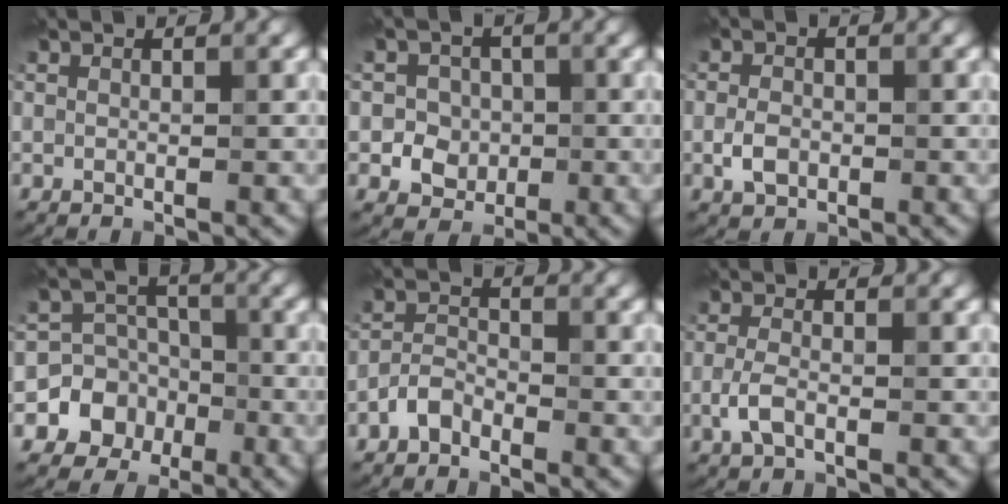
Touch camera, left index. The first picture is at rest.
{"total": 3.4, "force": [-0.6, 3.1, 1.3], "torque": [0.003, 0.000, -0.025]}
{"total": 2.2, "force": [-0.6, 1.6, 1.4], "torque": [-0.029, -0.001, -0.016]}
{"total": 6.5, "force": [-2.7, 5.8, 1.2], "torque": [0.007, -0.002, -0.071]}
{"total": 2.1, "force": [-1.5, 1.1, 0.9], "torque": [-0.016, 0.008, -0.037]}
{"total": 2.1, "force": [-0.8, 1.0, 1.7], "torque": [-0.042, 0.000, -0.022]}